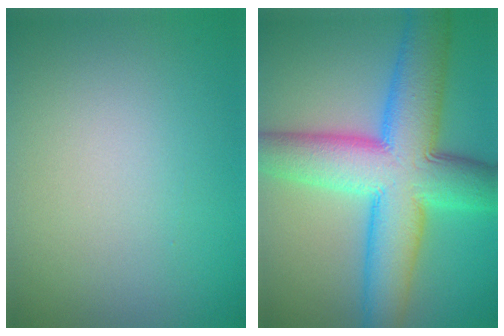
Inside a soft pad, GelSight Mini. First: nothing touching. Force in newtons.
{"total": 12.1, "press": 12.1, "slide": 0.3}